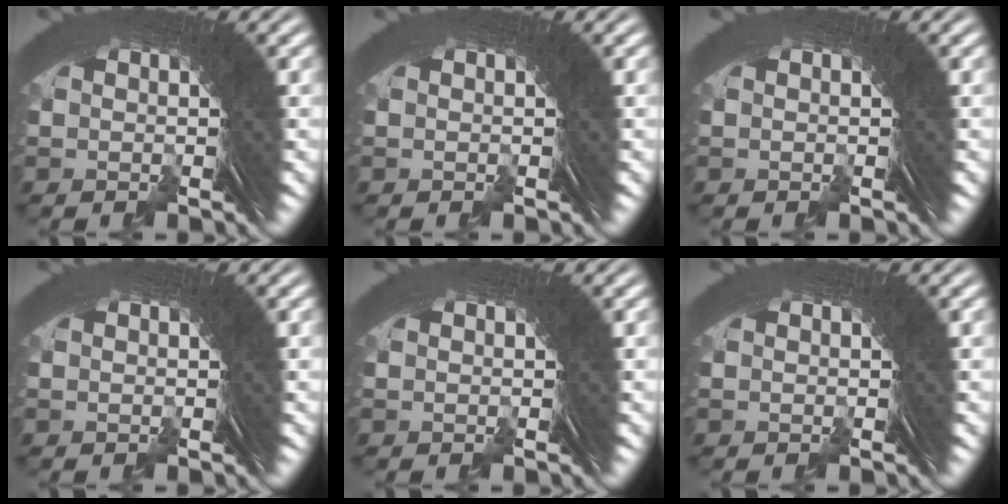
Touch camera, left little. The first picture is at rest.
{"total": 0.0}
{"total": 0.0}
{"total": 0.0}
{"total": 0.0}
{"total": 0.0}